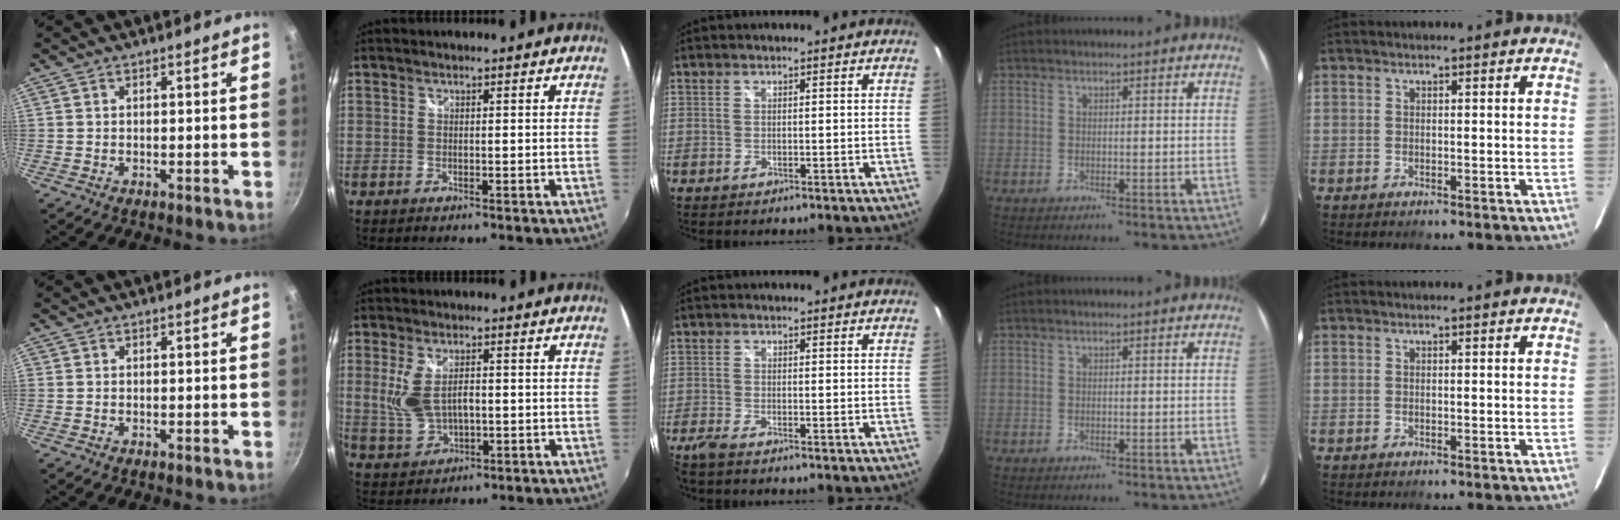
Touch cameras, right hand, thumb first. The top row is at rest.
{"index": {"total": 7.4, "force": [0.2, 4.0, 6.3], "torque": [-0.134, -0.002, 0.013]}, "middle": {"total": 2.6, "force": [-2.1, -0.1, 1.4], "torque": [-0.040, -0.009, -0.047]}}